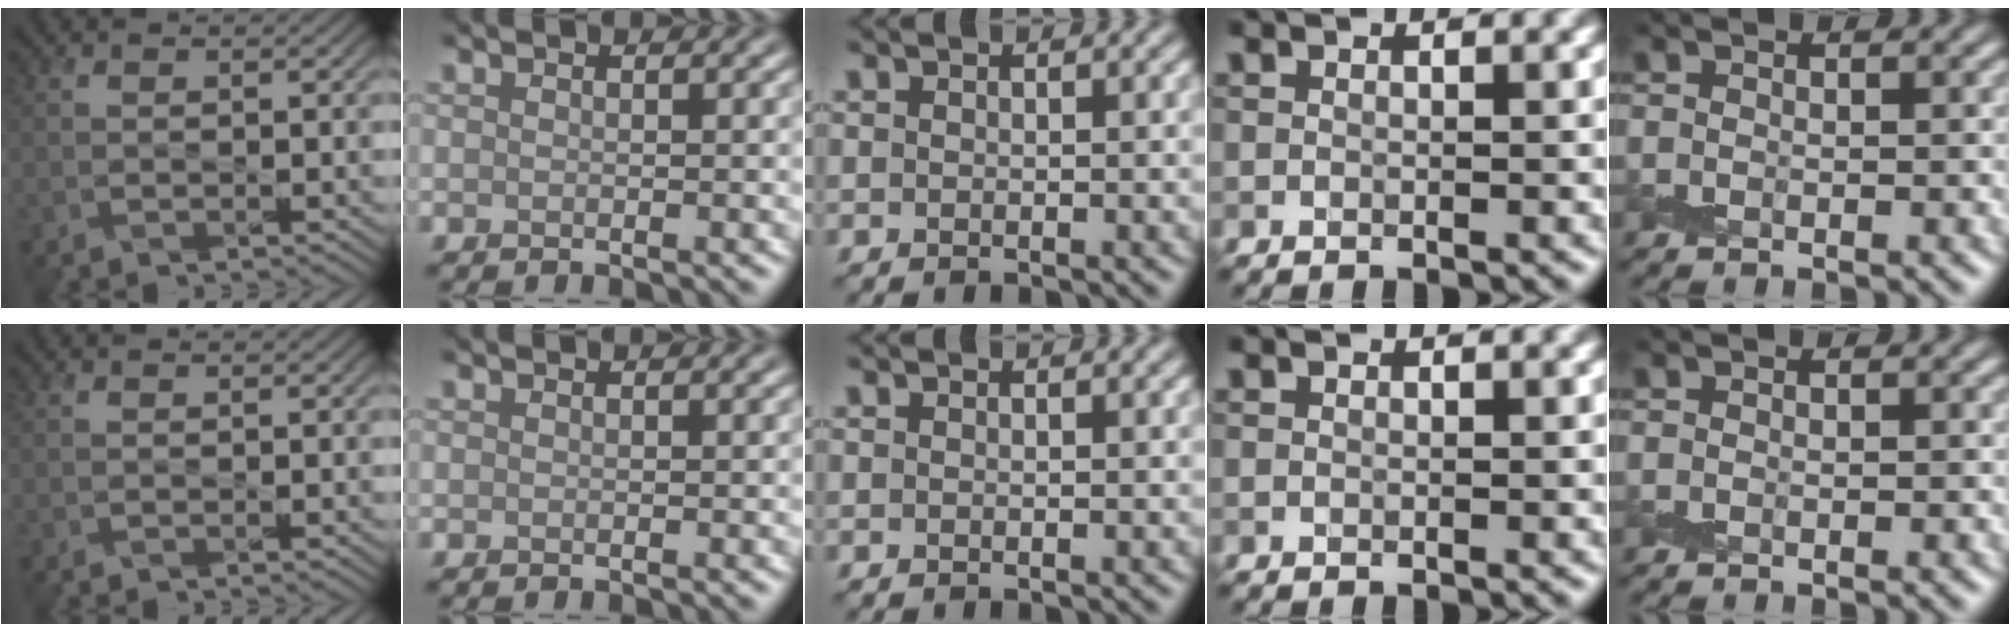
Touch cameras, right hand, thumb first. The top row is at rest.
{}